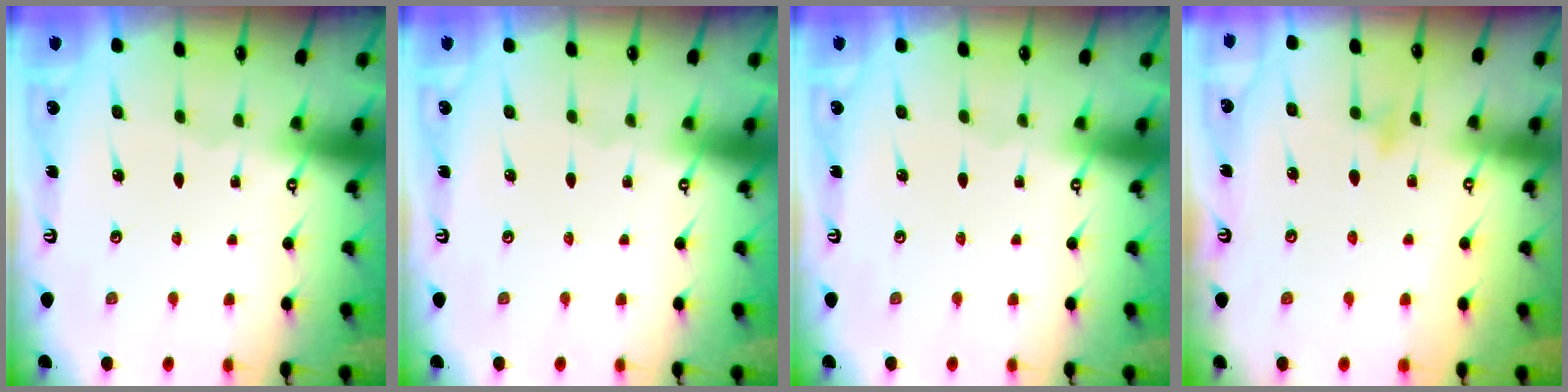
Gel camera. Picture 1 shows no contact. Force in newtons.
{"total": 0.0}
{"total": 0.0}
{"total": 5.1, "press": 5.0, "slide": 0.7}